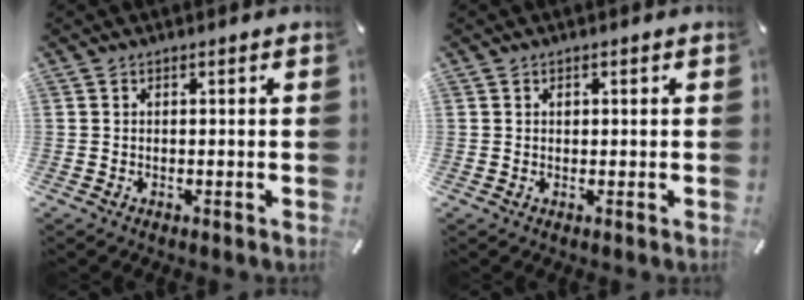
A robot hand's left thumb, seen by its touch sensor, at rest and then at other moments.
{"total": 0.6, "force": [0.2, 0.6, 0.3], "torque": [0.003, -0.002, 0.001]}